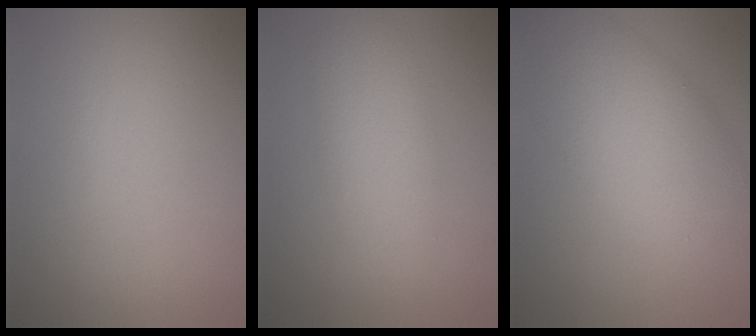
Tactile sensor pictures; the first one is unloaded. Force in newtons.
{"total": 3.6, "press": 3.6, "slide": 0.1}
{"total": 7.6, "press": 7.6, "slide": 0.3}